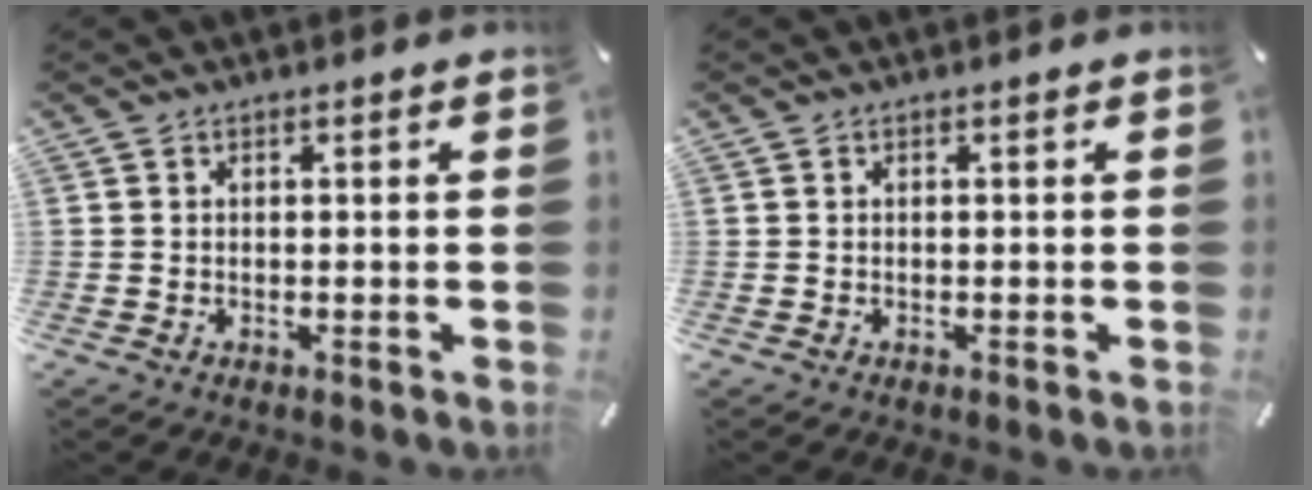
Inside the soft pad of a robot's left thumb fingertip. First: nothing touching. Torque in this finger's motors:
{"motor_torque": [-0.05, 0.18, -0.07, 0.03, -0.02]}